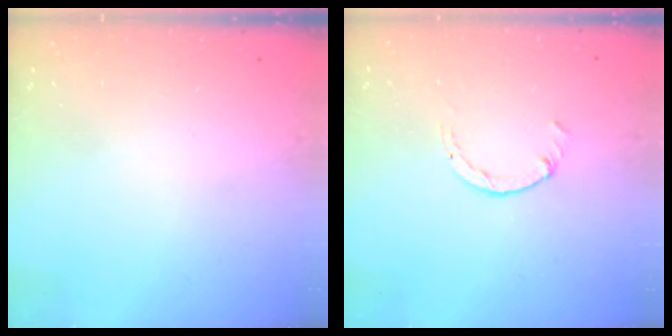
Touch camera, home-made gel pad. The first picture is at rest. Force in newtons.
{"total": 1.1, "press": 1.1, "slide": 0.2}